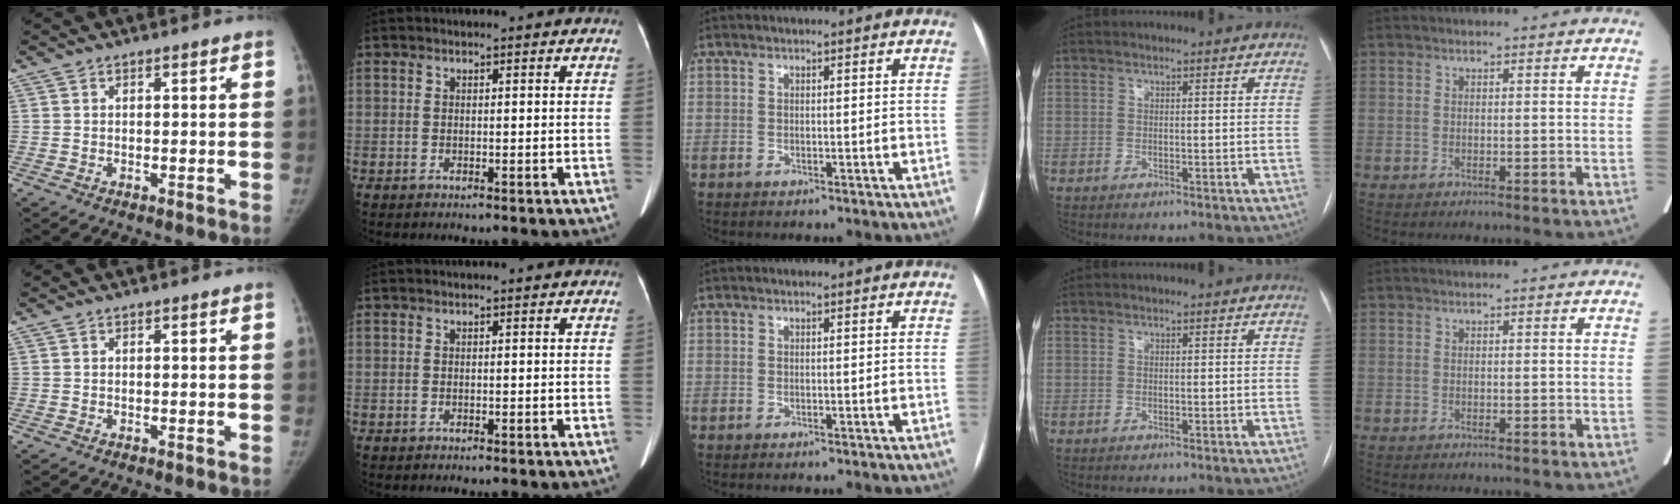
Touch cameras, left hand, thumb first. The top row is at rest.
{}